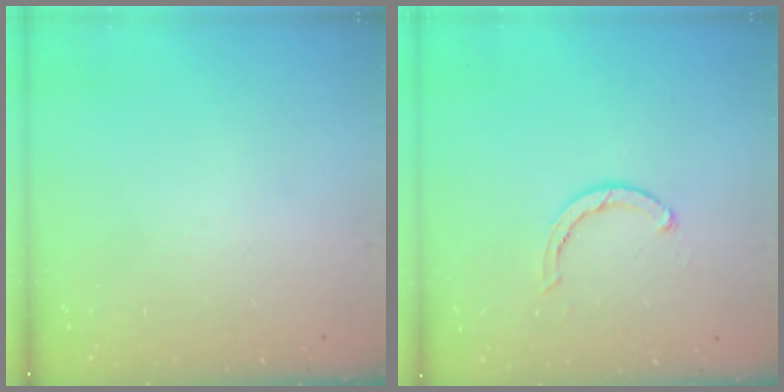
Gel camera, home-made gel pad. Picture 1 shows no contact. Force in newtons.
{"total": 3.7, "press": 3.7, "slide": 0.7}